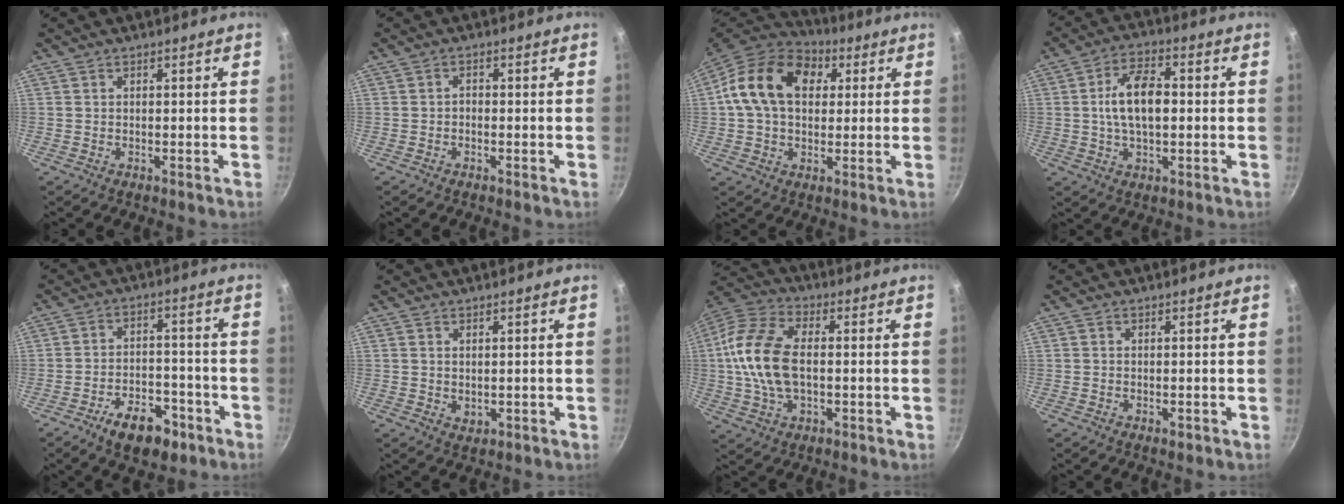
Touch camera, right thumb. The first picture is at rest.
{"total": 1.0, "force": [-0.4, 0.7, 0.6], "torque": [-0.008, 0.005, -0.009]}
{"total": 17.0, "force": [4.1, 12.2, 11.2], "torque": [-0.171, 0.018, 0.054]}
{"total": 10.4, "force": [0.4, 5.5, 8.8], "torque": [-0.141, 0.021, 0.003]}
{"total": 10.5, "force": [-6.1, 5.7, 6.4], "torque": [-0.076, 0.043, -0.090]}
{"total": 1.8, "force": [0.7, 1.2, 1.1], "torque": [-0.013, -0.007, 0.013]}
{"total": 15.4, "force": [0.0, 9.1, 12.5], "torque": [-0.240, 0.025, -0.014]}
{"total": 1.1, "force": [-0.2, 0.8, 0.7], "torque": [-0.009, 0.001, -0.004]}